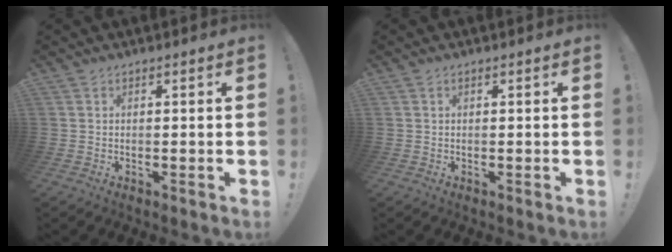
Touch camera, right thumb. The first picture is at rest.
{"total": 0.0}